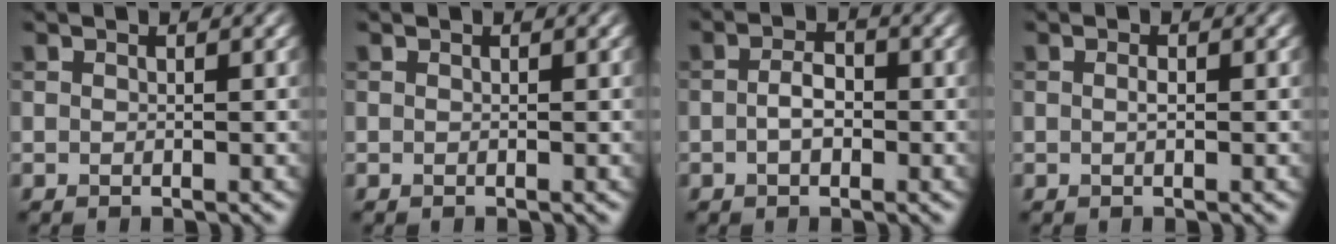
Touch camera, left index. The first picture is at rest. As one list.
[{"total": 0.0}, {"total": 2.4, "force": [-0.4, 1.5, 1.9], "torque": [-0.039, 0.003, -0.011]}, {"total": 0.7, "force": [0.0, 0.2, 0.6], "torque": [-0.014, 0.002, 0.001]}]